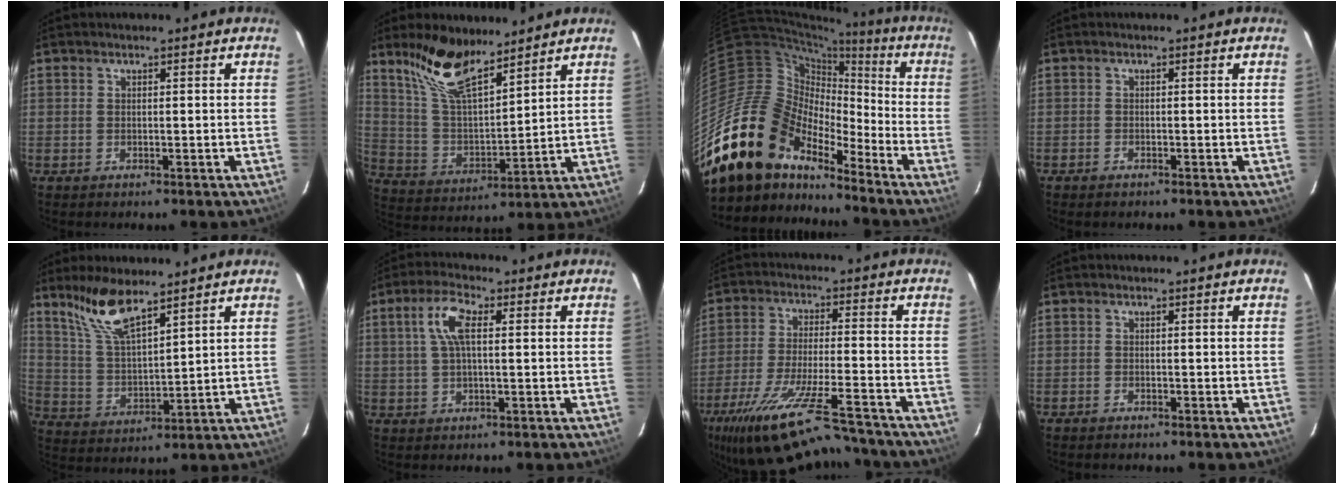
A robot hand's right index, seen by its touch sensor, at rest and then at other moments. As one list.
[{"total": 13.3, "force": [10.1, 4.2, 7.5], "torque": [-0.151, 0.011, 0.203]}, {"total": 22.1, "force": [-17.2, 11.1, 8.6], "torque": [-0.168, 0.014, -0.311]}, {"total": 1.0, "force": [-0.9, 0.4, 0.2], "torque": [-0.010, 0.001, -0.018]}, {"total": 10.4, "force": [7.9, 2.4, 6.4], "torque": [-0.124, 0.005, 0.166]}, {"total": 6.2, "force": [1.5, 2.3, 5.6], "torque": [-0.111, 0.014, 0.030]}, {"total": 22.6, "force": [-18.9, 3.8, 11.8], "torque": [-0.230, -0.053, -0.297]}, {"total": 0.8, "force": [-0.7, 0.3, 0.1], "torque": [-0.009, 0.002, -0.015]}]